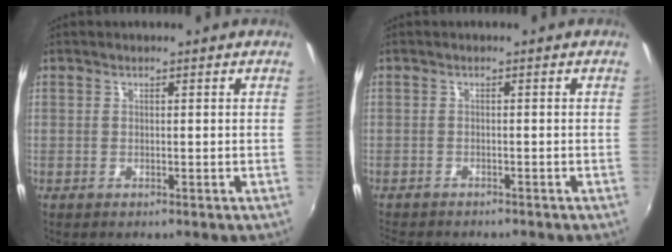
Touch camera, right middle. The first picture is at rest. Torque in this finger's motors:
{"motor_torque": [0.29, -0.50, 0.05, 0.05]}